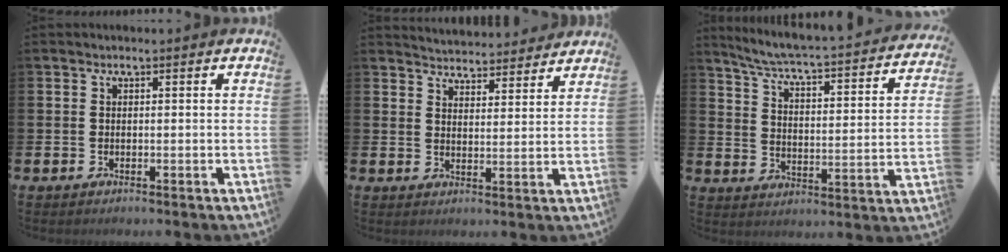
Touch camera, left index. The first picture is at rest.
{"total": 4.8, "force": [4.7, 0.6, -0.3], "torque": [-0.006, -0.037, 0.084]}
{"total": 4.6, "force": [4.1, 0.2, 2.2], "torque": [-0.067, -0.044, 0.059]}